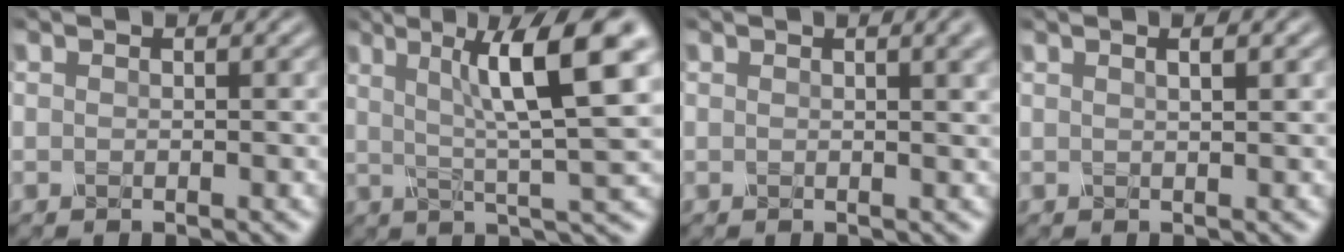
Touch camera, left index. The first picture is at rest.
{"total": 9.8, "force": [3.0, 1.4, 9.2], "torque": [-0.134, 0.008, 0.048]}
{"total": 2.8, "force": [1.5, 0.9, 2.2], "torque": [-0.024, 0.008, 0.024]}
{"total": 1.4, "force": [0.7, 0.2, 1.2], "torque": [-0.015, 0.002, 0.003]}